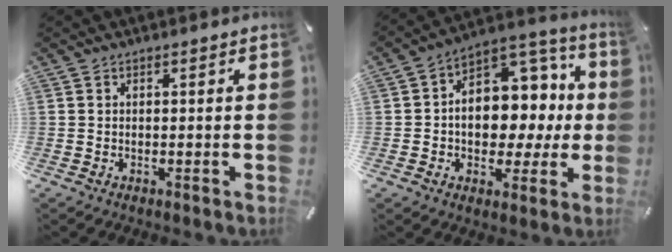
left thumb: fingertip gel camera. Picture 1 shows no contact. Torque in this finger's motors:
{"motor_torque": [1.24, 1.28, 1.14, -0.28, 0.27]}